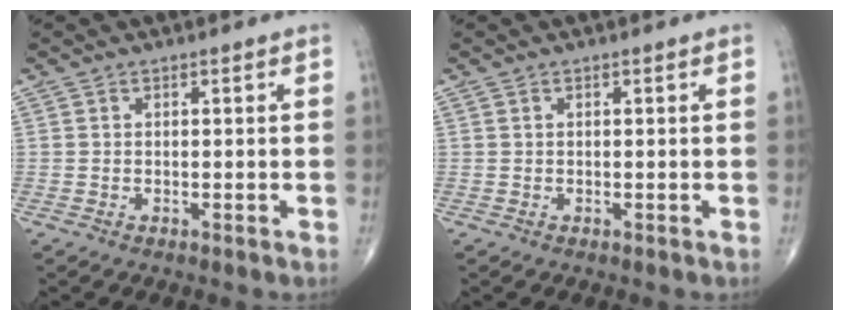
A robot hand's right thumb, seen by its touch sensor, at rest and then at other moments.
{"total": 0.0}